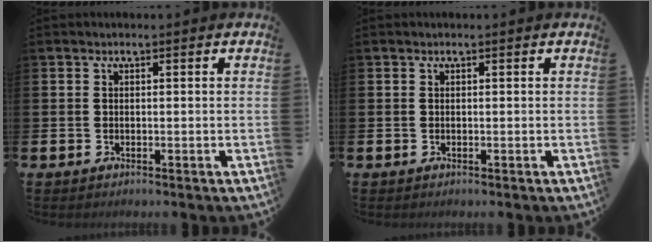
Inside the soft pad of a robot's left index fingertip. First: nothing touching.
{"total": 0.0}